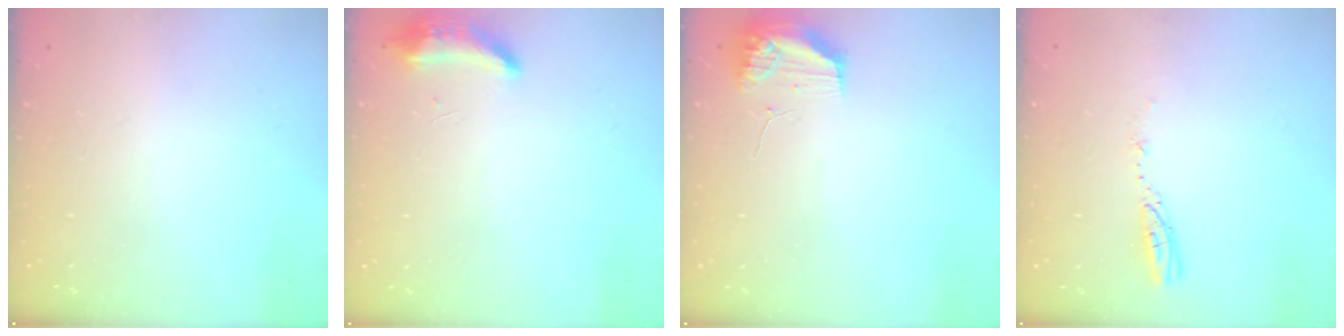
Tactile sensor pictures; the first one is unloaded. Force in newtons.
{"total": 8.6, "press": 8.4, "slide": 2.2}
{"total": 10.8, "press": 10.5, "slide": 2.8}
{"total": 3.6, "press": 3.6, "slide": 0.3}